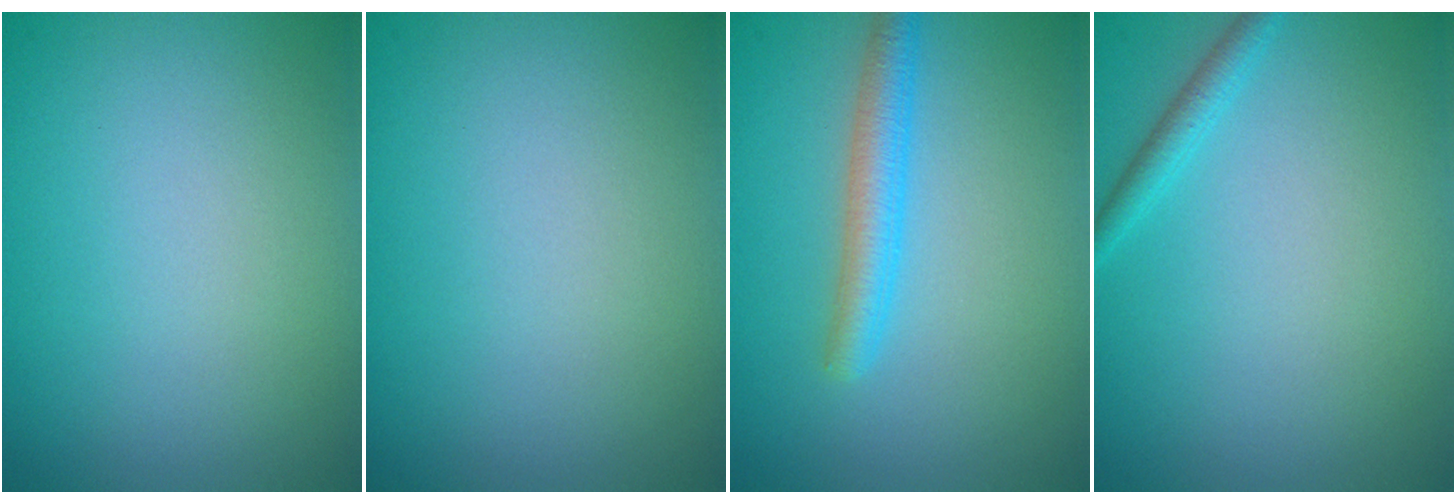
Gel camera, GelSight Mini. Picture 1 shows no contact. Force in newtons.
{"total": 0.0}
{"total": 2.8, "press": 2.8, "slide": 0.0}
{"total": 1.4, "press": 1.4, "slide": 0.1}